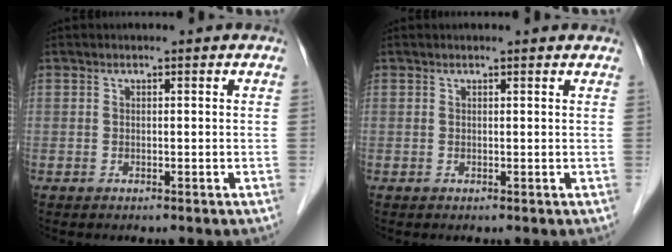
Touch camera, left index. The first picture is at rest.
{"total": 2.3, "force": [2.2, 0.2, 0.6], "torque": [-0.014, 0.009, 0.018]}